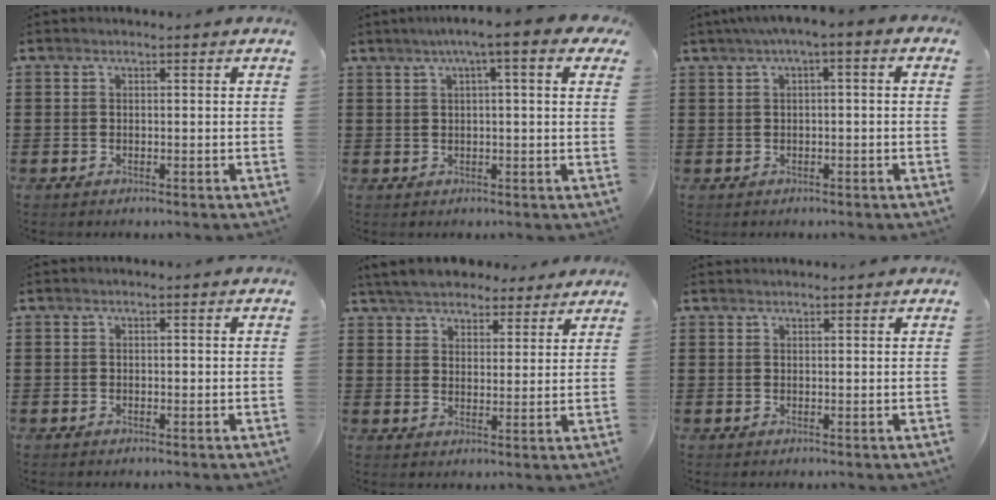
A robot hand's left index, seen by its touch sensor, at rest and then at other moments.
{"total": 5.4, "force": [2.4, 0.1, 4.8], "torque": [-0.096, 0.008, 0.040]}
{"total": 2.1, "force": [-0.8, 0.3, 1.9], "torque": [-0.032, 0.003, -0.018]}
{"total": 0.0}
{"total": 5.7, "force": [5.4, 1.6, 1.2], "torque": [-0.044, -0.012, 0.100]}
{"total": 0.9, "force": [0.9, 0.1, 0.0], "torque": [-0.002, -0.001, 0.018]}